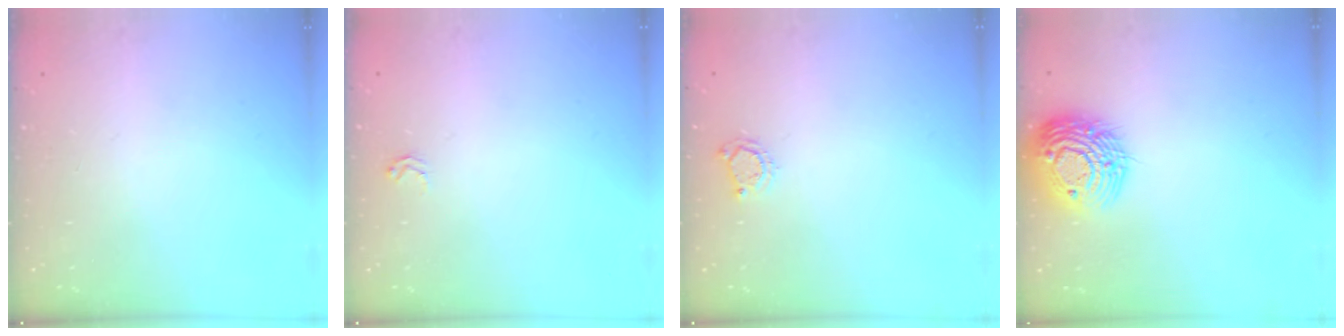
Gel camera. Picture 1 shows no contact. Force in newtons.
{"total": 2.5, "press": 2.5, "slide": 0.3}
{"total": 3.8, "press": 3.7, "slide": 0.6}
{"total": 16.4, "press": 16.3, "slide": 1.4}